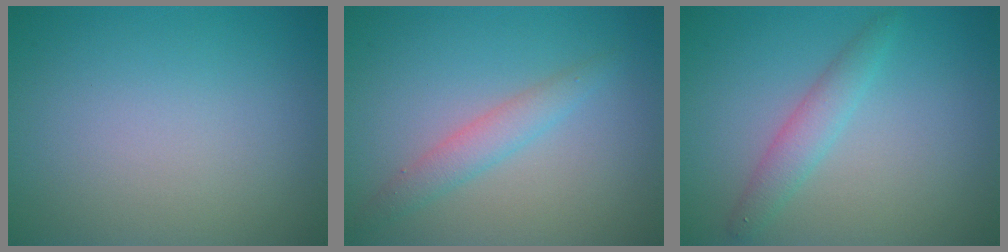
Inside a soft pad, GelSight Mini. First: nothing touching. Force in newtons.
{"total": 2.3, "press": 2.3, "slide": 0.0}
{"total": 2.1, "press": 2.1, "slide": 0.0}